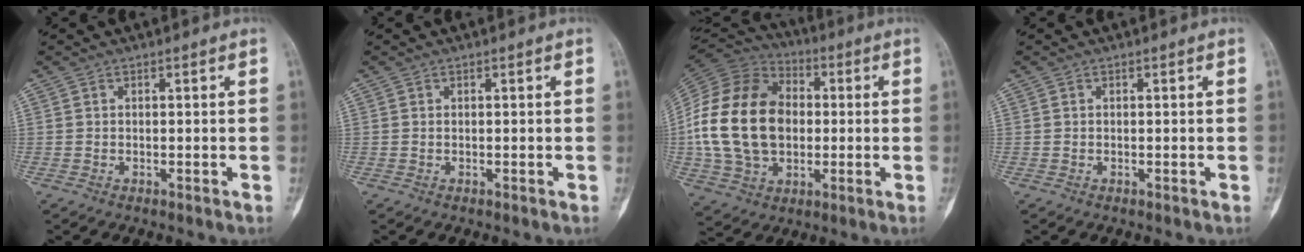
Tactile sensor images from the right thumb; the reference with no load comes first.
{"total": 0.0}
{"total": 22.7, "force": [-0.2, 16.4, 15.6], "torque": [-0.292, 0.017, 0.003]}
{"total": 0.0}